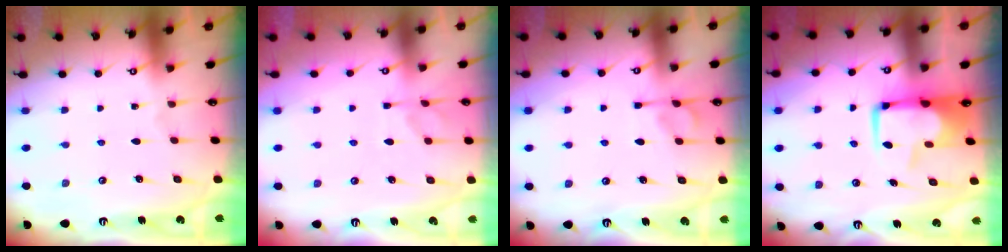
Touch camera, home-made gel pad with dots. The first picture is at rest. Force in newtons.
{"total": 5.6, "press": 5.4, "slide": 1.4}
{"total": 5.5, "press": 5.5, "slide": 0.8}
{"total": 7.0, "press": 6.9, "slide": 1.0}